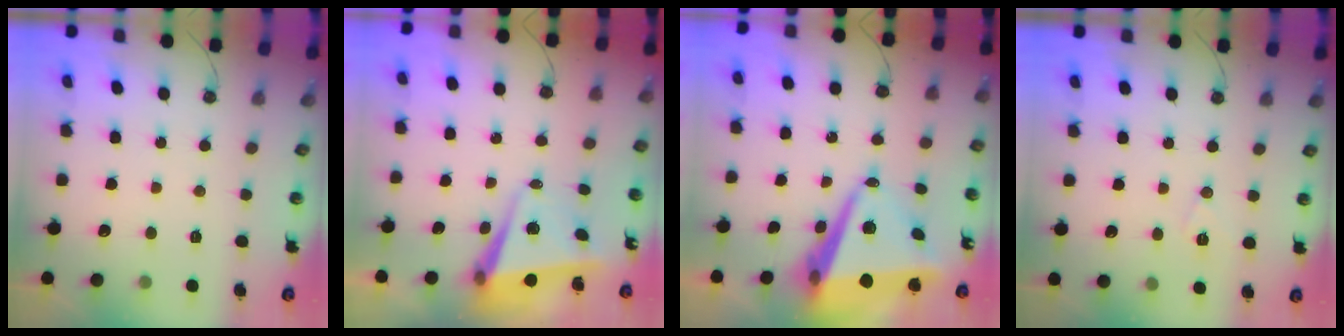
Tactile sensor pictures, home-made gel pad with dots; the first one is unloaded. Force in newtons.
{"total": 5.5, "press": 5.2, "slide": 1.7}
{"total": 12.9, "press": 12.5, "slide": 3.0}
{"total": 6.8, "press": 5.0, "slide": 4.5}